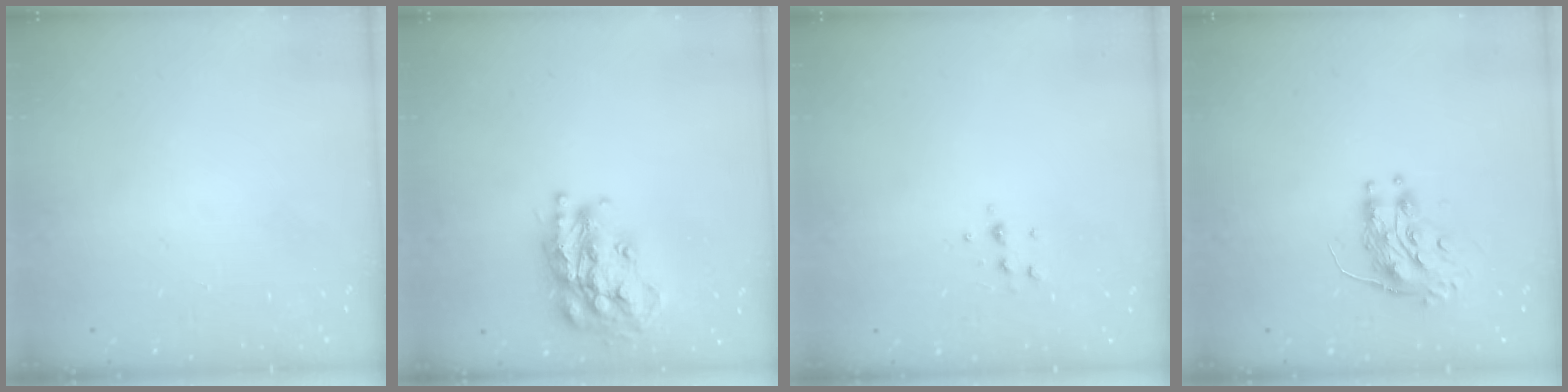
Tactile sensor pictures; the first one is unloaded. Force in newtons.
{"total": 19.5, "press": 19.4, "slide": 1.3}
{"total": 4.7, "press": 4.4, "slide": 1.6}
{"total": 8.7, "press": 8.7, "slide": 0.8}